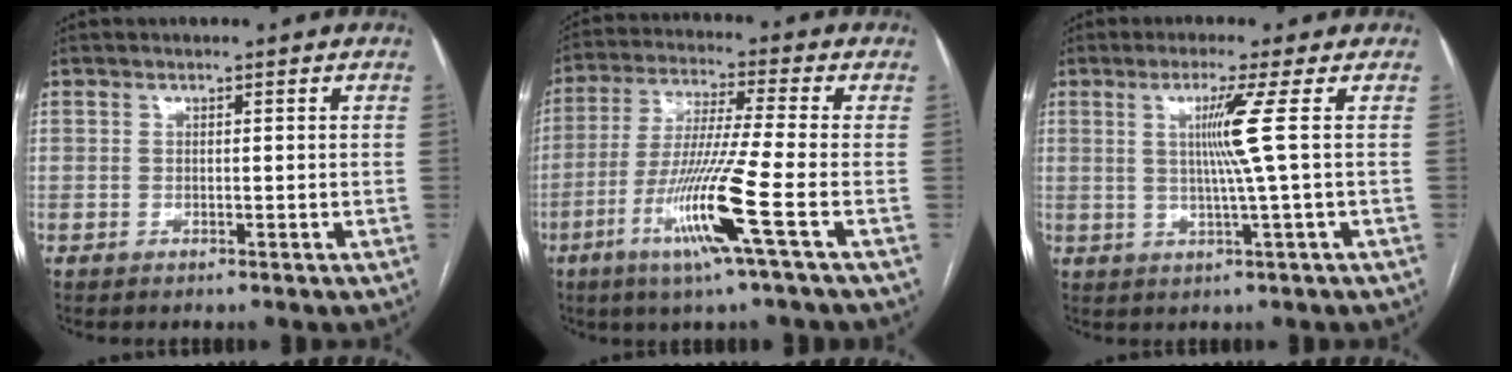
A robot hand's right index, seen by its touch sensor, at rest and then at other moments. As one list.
[{"total": 12.4, "force": [-4.9, -1.8, 11.2], "torque": [-0.224, -0.025, -0.099]}, {"total": 5.6, "force": [0.9, -2.2, 5.1], "torque": [-0.099, -0.006, 0.021]}]